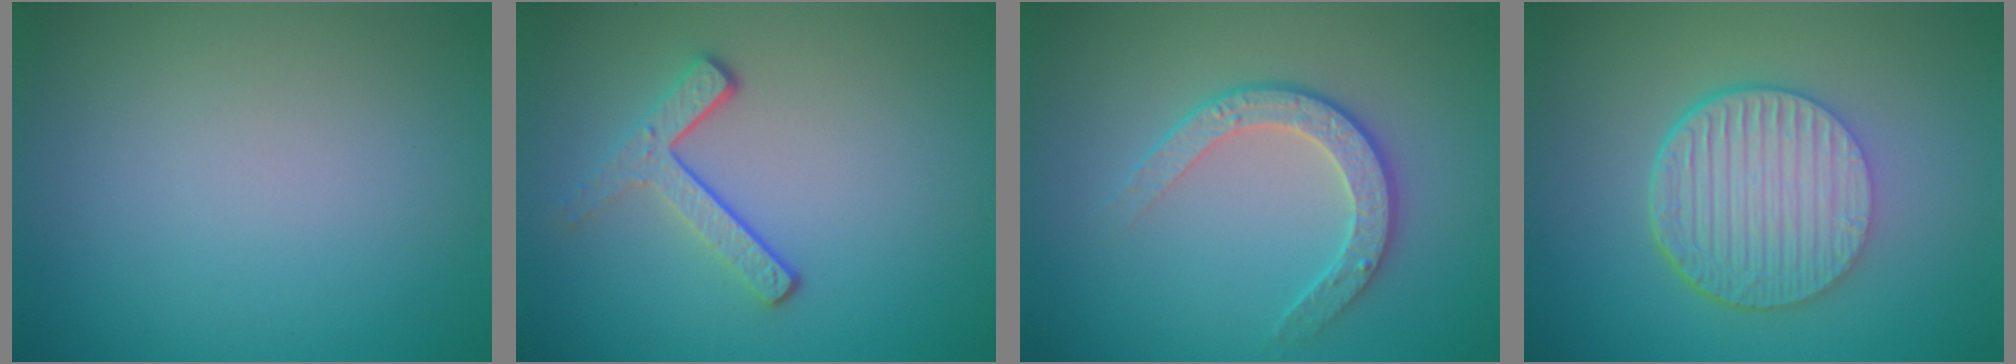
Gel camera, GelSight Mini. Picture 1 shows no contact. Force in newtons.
{"total": 3.0, "press": 2.2, "slide": 2.0}
{"total": 3.3, "press": 2.8, "slide": 1.7}
{"total": 6.6, "press": 4.6, "slide": 4.8}